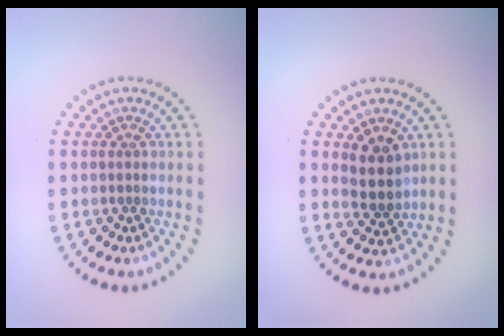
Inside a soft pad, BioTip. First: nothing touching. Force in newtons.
{"total": 2.7, "press": 2.4, "slide": 1.2}